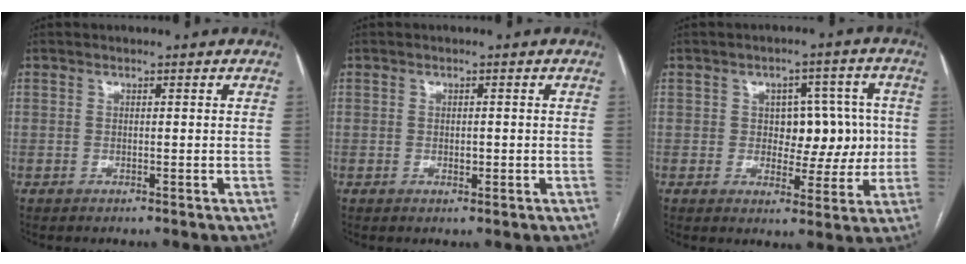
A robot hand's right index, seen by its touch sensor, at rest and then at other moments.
{"total": 1.2, "force": [-0.2, 0.6, 1.0], "torque": [-0.017, 0.000, -0.001]}
{"total": 8.4, "force": [0.4, 5.4, 6.4], "torque": [-0.069, 0.030, 0.014]}